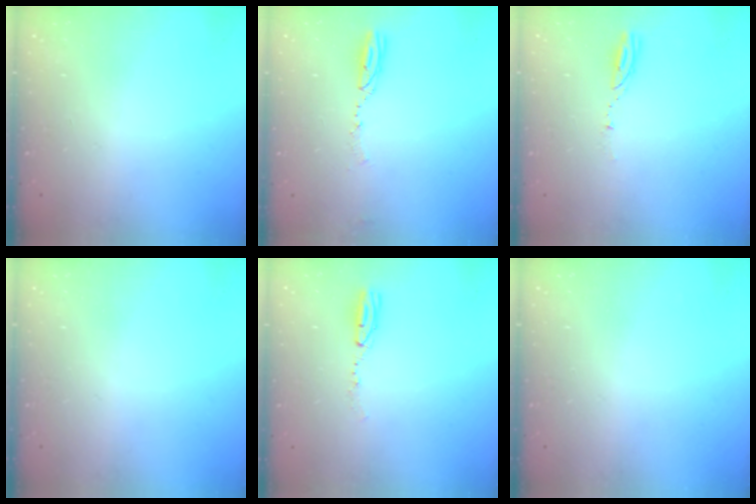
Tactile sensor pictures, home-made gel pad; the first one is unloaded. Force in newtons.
{"total": 3.8, "press": 3.8, "slide": 0.6}
{"total": 3.6, "press": 3.6, "slide": 0.4}
{"total": 0.0}
{"total": 3.9, "press": 3.4, "slide": 1.9}
{"total": 0.0}